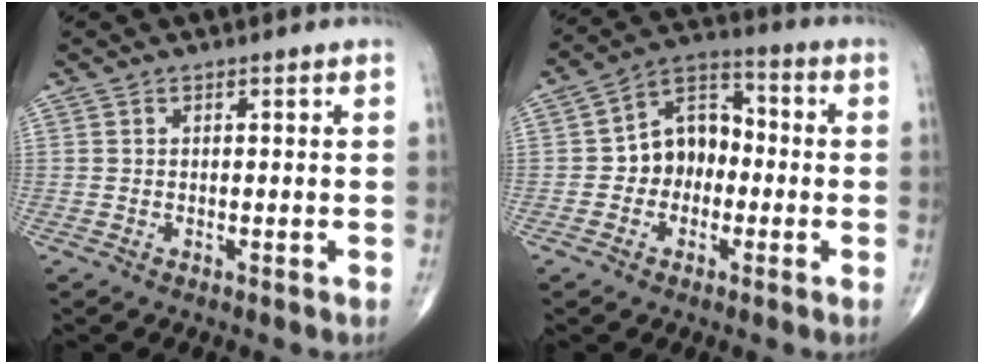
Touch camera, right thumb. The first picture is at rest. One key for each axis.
{"total": 9.9, "fx": -1.3, "fy": 7.6, "fz": 6.3, "tx": -0.067, "ty": 0.038, "tz": -0.038}